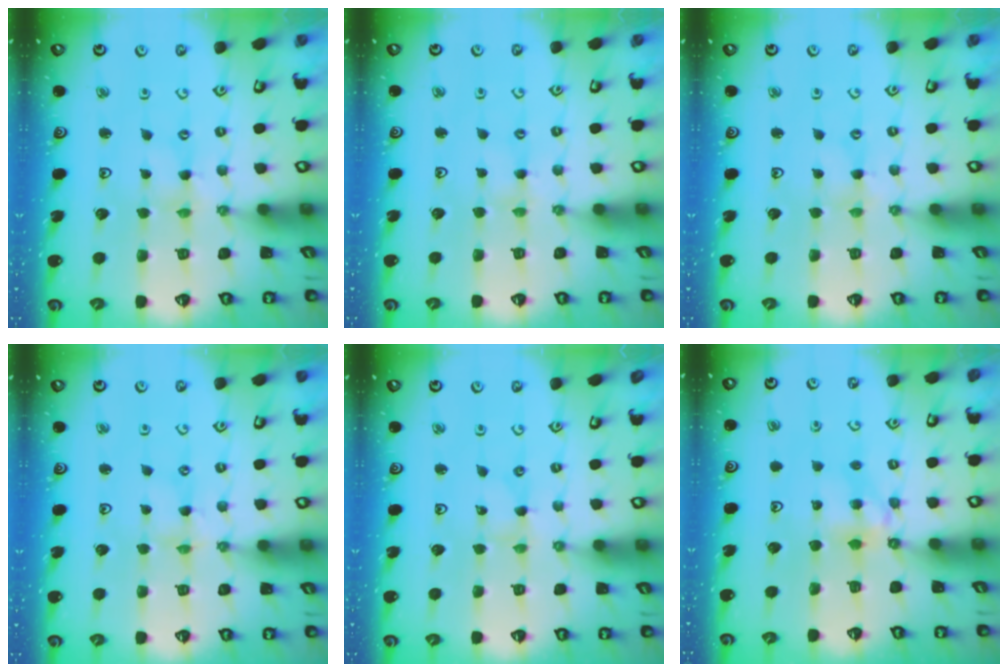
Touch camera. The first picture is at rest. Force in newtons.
{"total": 2.0, "press": 2.0, "slide": 0.3}
{"total": 0.9, "press": 0.9, "slide": 0.2}
{"total": 1.0, "press": 1.0, "slide": 0.2}
{"total": 0.0}
{"total": 4.9, "press": 4.8, "slide": 0.8}